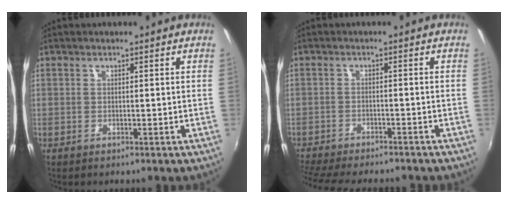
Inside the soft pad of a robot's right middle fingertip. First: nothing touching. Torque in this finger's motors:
{"motor_torque": [1.07, -1.07, 0.48, 0.08]}